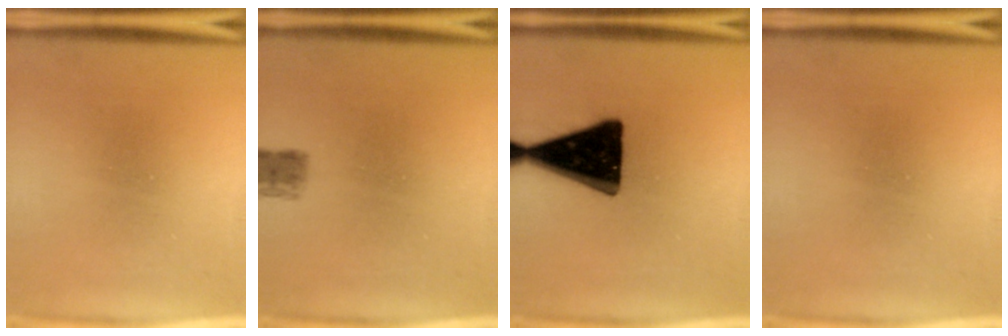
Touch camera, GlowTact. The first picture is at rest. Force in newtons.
{"total": 2.6}
{"total": 19.6}
{"total": 0.0}